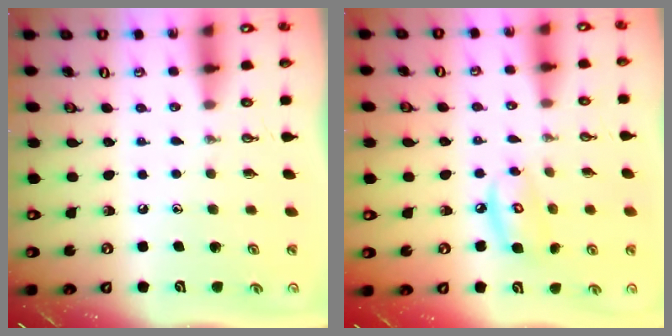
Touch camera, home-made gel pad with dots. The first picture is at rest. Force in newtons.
{"total": 7.9, "press": 7.9, "slide": 0.6}